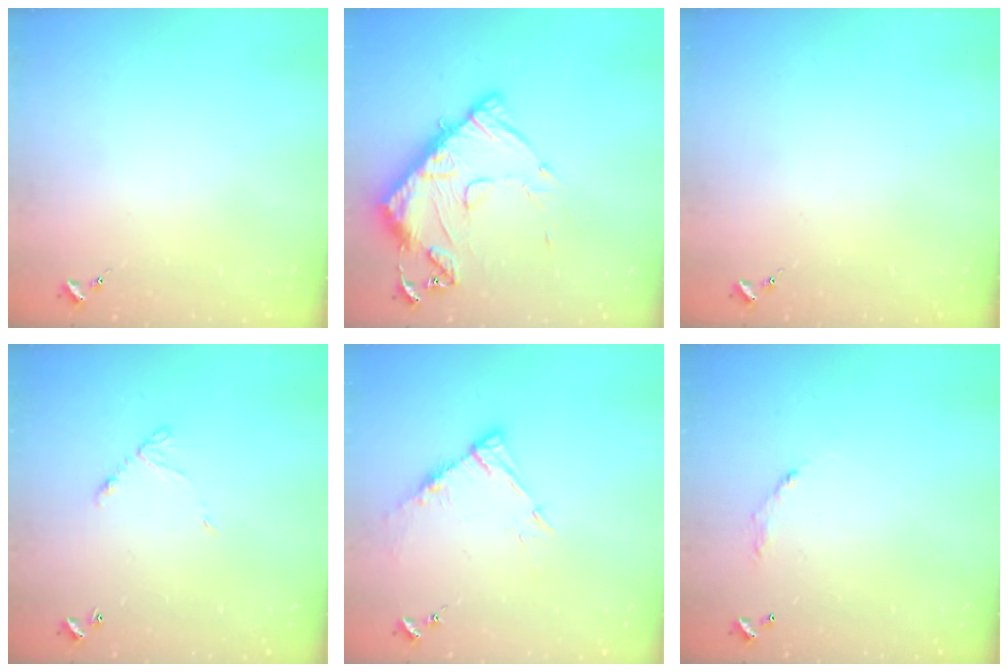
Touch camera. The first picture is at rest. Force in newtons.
{"total": 14.8, "press": 14.7, "slide": 1.5}
{"total": 0.0}
{"total": 6.2, "press": 6.2, "slide": 0.4}
{"total": 9.1, "press": 9.1, "slide": 0.7}
{"total": 5.7, "press": 5.7, "slide": 0.4}